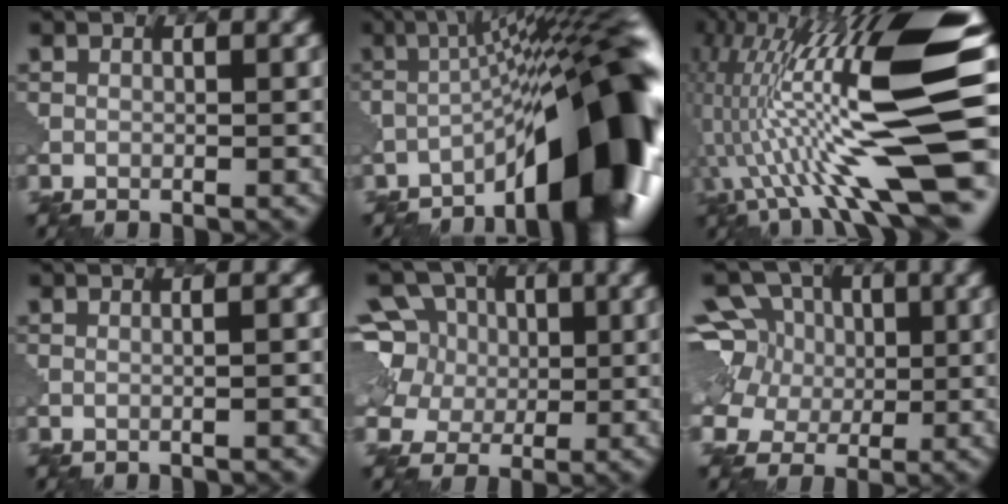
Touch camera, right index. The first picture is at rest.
{"total": 13.9, "force": [-6.7, 2.9, 11.8], "torque": [-0.168, 0.014, -0.095]}
{"total": 14.3, "force": [1.2, 3.0, 13.9], "torque": [-0.261, 0.015, 0.039]}
{"total": 1.2, "force": [-0.1, 0.3, 1.1], "torque": [-0.005, 0.006, -0.014]}
{"total": 8.2, "force": [3.1, 6.8, 3.4], "torque": [-0.071, 0.028, 0.033]}
{"total": 9.9, "force": [3.7, 8.0, 4.4], "torque": [-0.097, 0.037, 0.039]}